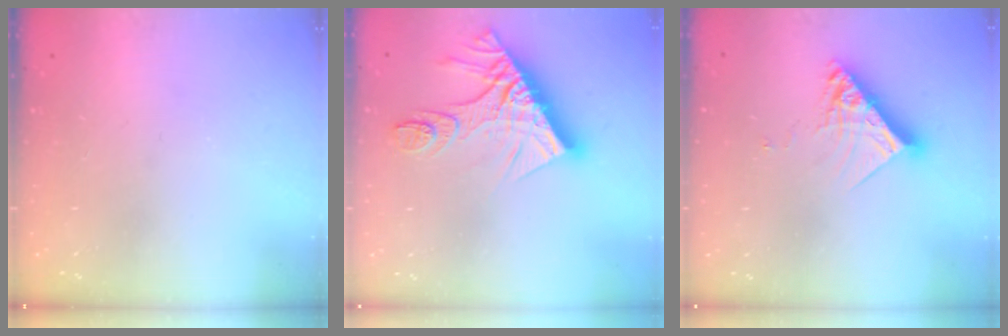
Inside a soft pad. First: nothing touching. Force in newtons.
{"total": 16.4, "press": 16.3, "slide": 1.5}
{"total": 12.0, "press": 11.9, "slide": 0.2}